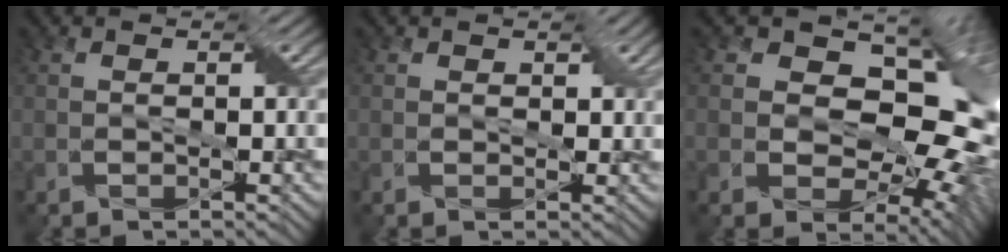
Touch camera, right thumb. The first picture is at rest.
{"total": 1.0, "force": [0.6, 0.8, 0.2], "torque": [0.000, 0.004, 0.003]}
{"total": 15.1, "force": [2.6, 10.0, 11.0], "torque": [-0.160, 0.008, 0.048]}